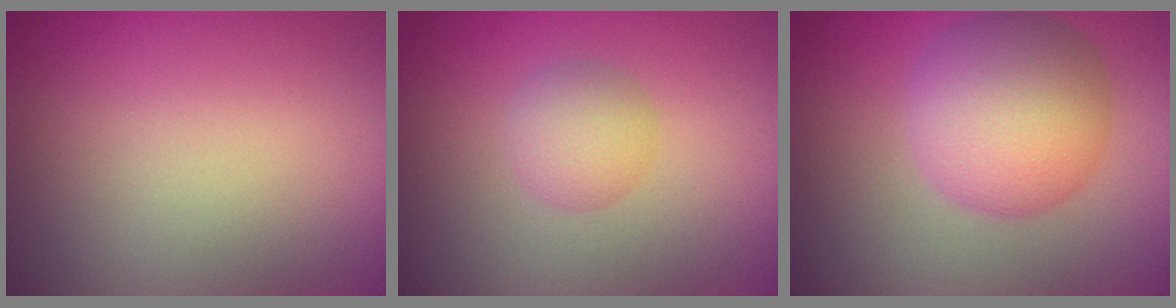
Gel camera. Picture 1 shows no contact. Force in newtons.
{"total": 2.4, "press": 2.4, "slide": 0.1}
{"total": 8.0, "press": 8.0, "slide": 0.1}